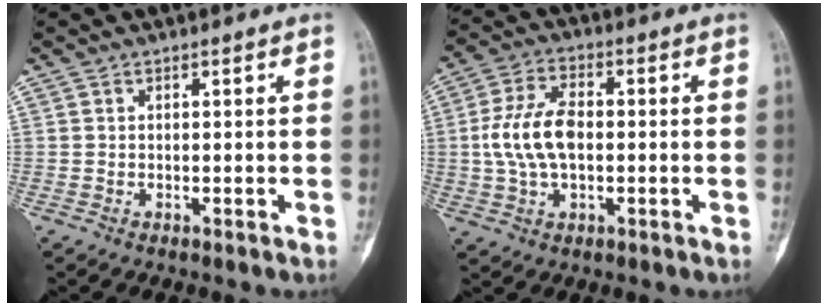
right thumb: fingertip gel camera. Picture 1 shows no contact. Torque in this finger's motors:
{"motor_torque": [0.10, 0.11, 0.52, -0.42, 0.21]}